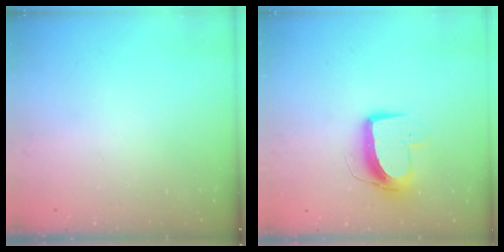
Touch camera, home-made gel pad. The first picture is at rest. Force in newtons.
{"total": 10.0, "press": 10.0, "slide": 0.3}